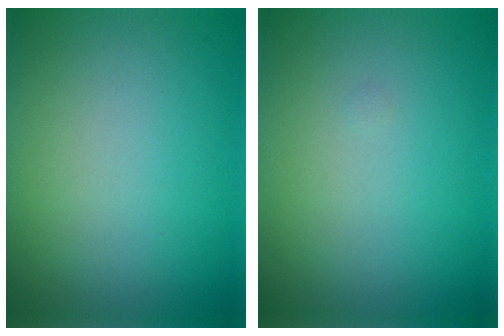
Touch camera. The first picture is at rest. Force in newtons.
{"total": 0.0}